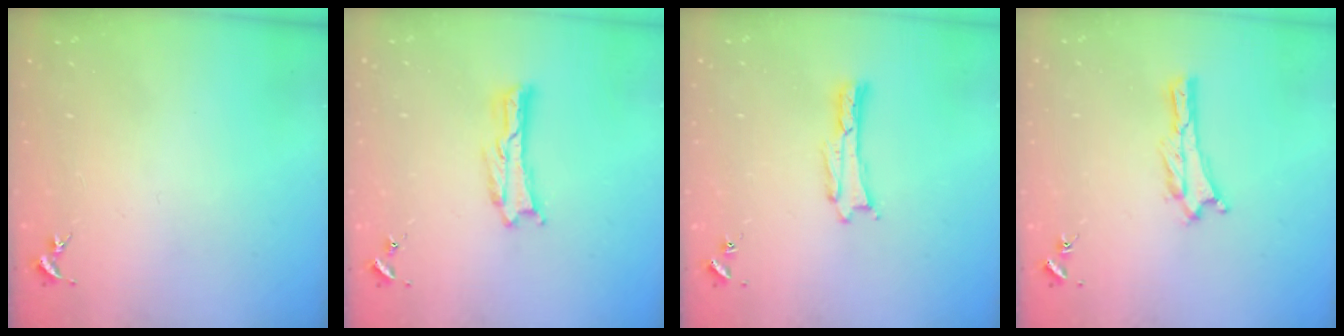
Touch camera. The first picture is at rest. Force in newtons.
{"total": 0.0}
{"total": 0.0}
{"total": 0.7, "press": 0.6, "slide": 0.2}